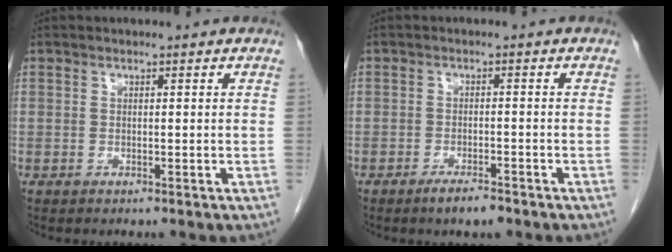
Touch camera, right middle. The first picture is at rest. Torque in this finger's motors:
{"motor_torque": [0.59, -0.36, 0.17, 0.03]}